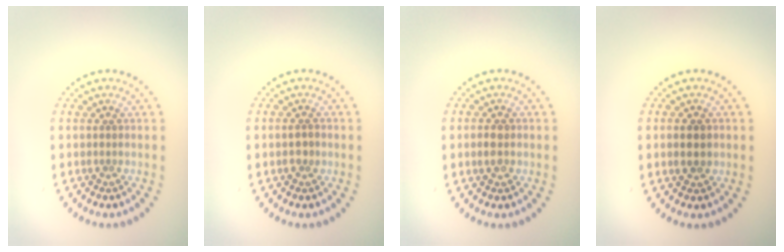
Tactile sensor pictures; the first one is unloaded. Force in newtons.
{"total": 1.2, "press": 1.2, "slide": 0.2}
{"total": 1.5, "press": 1.5, "slide": 0.4}
{"total": 2.1, "press": 2.1, "slide": 0.1}